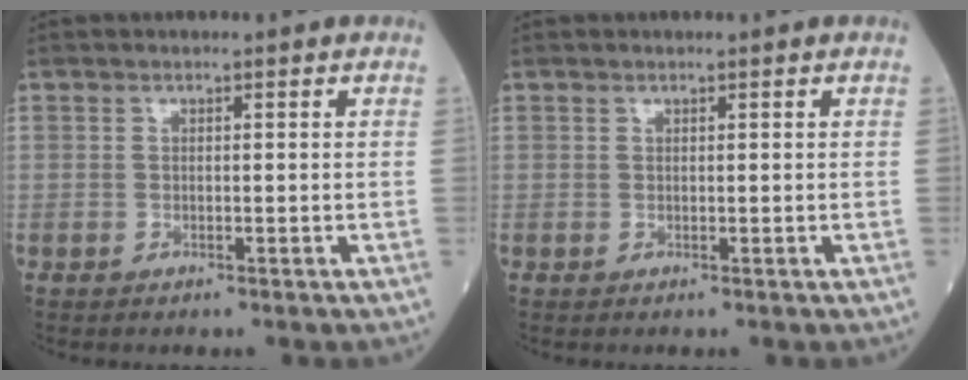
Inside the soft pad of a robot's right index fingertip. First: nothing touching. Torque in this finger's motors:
{"motor_torque": [-0.03, 0.04, -0.04, -0.01]}